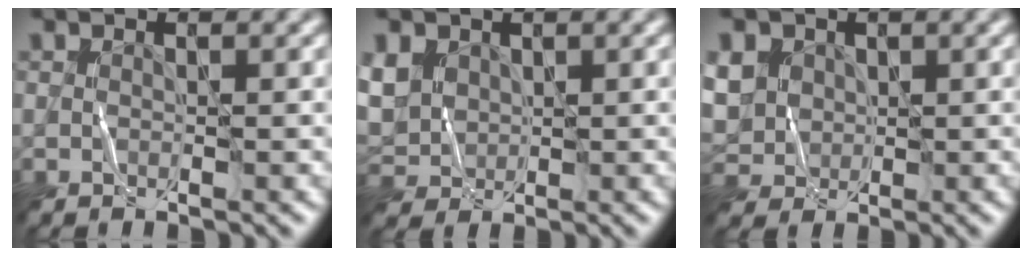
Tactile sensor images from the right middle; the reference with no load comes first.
{"total": 3.6, "force": [1.3, 3.1, 1.3], "torque": [-0.057, 0.005, 0.026]}
{"total": 5.3, "force": [1.7, 4.7, 1.9], "torque": [-0.075, 0.018, 0.030]}